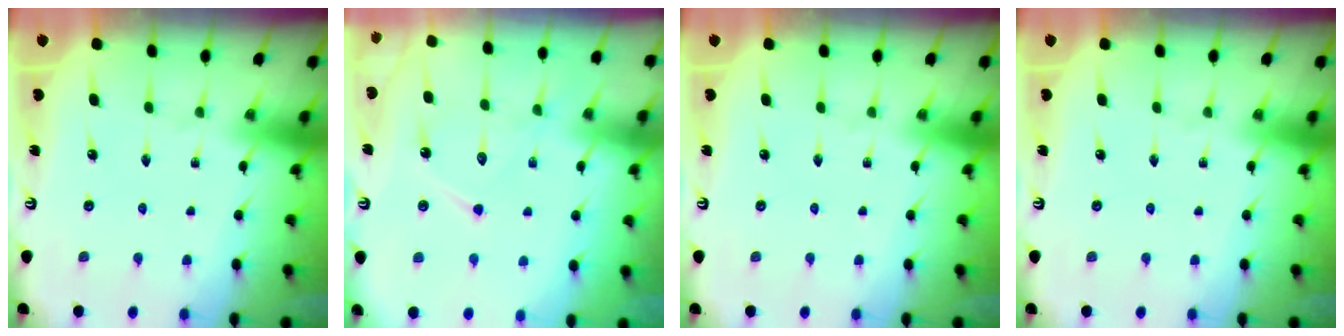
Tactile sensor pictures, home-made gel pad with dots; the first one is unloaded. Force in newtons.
{"total": 12.4, "press": 12.3, "slide": 0.9}
{"total": 0.0}
{"total": 0.0}